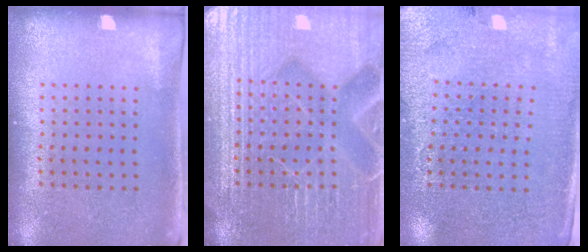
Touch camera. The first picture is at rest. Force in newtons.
{"total": 7.6, "press": 7.5, "slide": 1.1}
{"total": 3.0, "press": 2.9, "slide": 0.8}